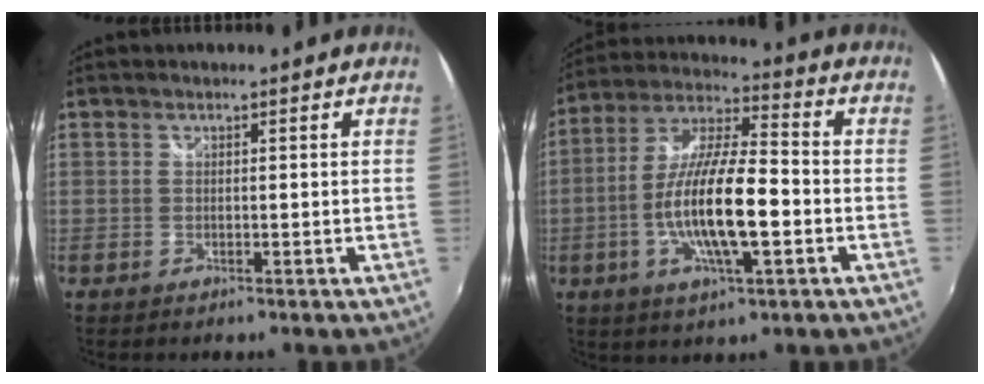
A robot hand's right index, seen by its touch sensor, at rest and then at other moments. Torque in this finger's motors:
{"motor_torque": [1.77, -0.37, 1.05, 0.21]}